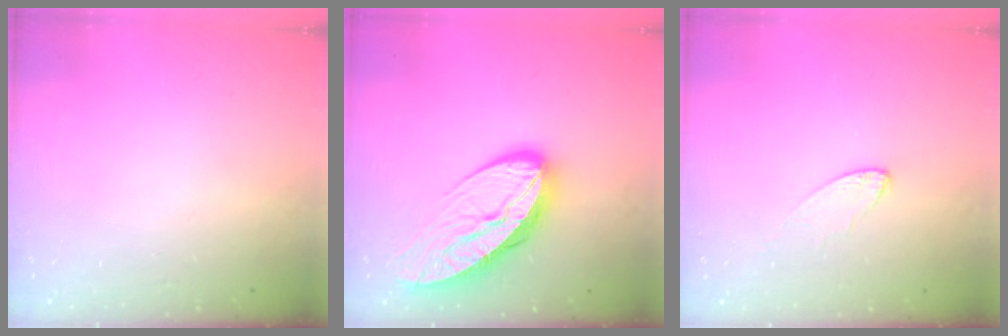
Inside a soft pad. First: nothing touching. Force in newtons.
{"total": 14.7, "press": 14.6, "slide": 1.4}
{"total": 5.4, "press": 5.4, "slide": 0.4}